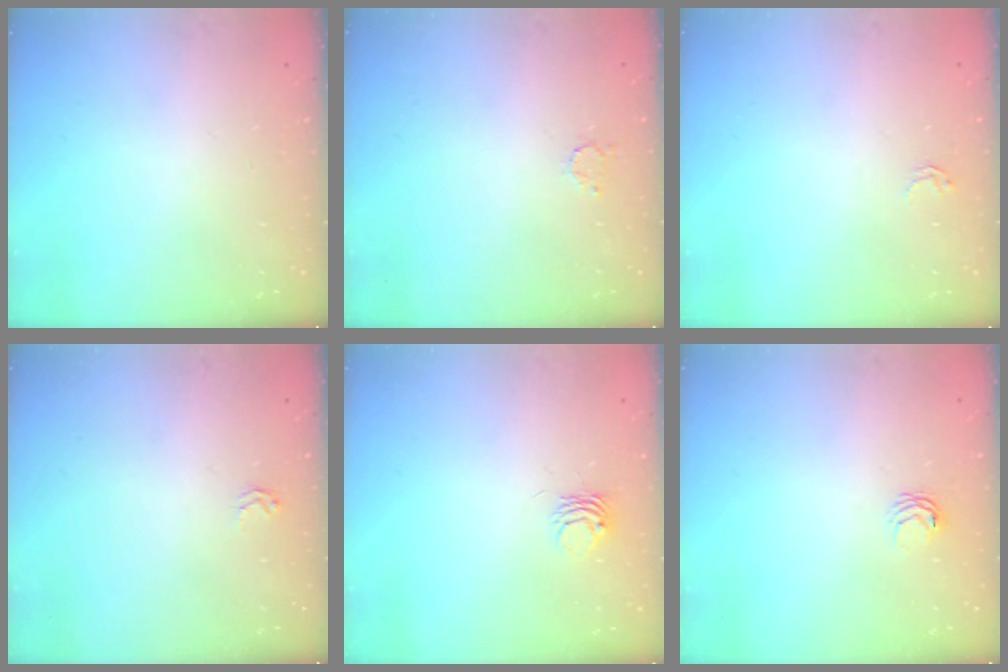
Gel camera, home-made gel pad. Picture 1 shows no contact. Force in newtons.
{"total": 1.7, "press": 1.7, "slide": 0.3}
{"total": 1.8, "press": 1.8, "slide": 0.0}
{"total": 2.5, "press": 2.5, "slide": 0.3}
{"total": 4.0, "press": 4.0, "slide": 0.0}
{"total": 3.1, "press": 3.1, "slide": 0.3}